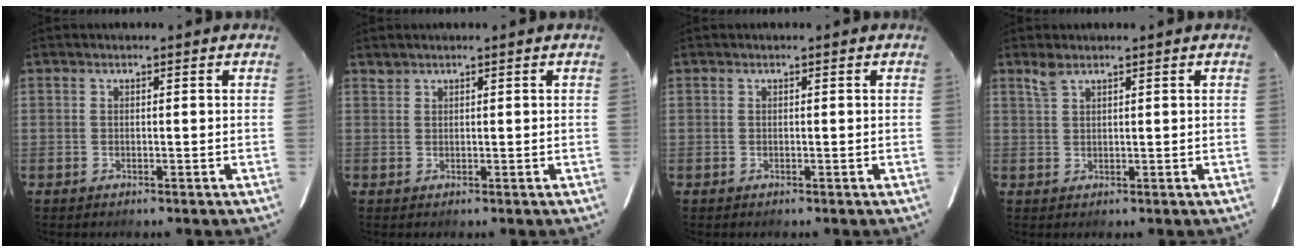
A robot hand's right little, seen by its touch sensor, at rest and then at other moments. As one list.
[{"total": 0.8, "force": [0.8, 0.1, 0.0], "torque": [-0.001, 0.002, 0.017]}, {"total": 0.0}, {"total": 1.9, "force": [1.6, 0.4, 0.9], "torque": [-0.020, 0.004, 0.032]}]